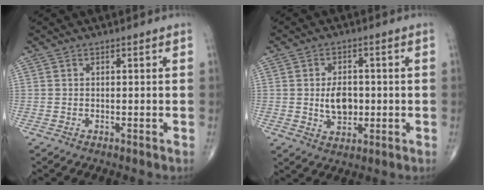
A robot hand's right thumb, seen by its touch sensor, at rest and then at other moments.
{"total": 6.6, "force": [-0.3, 4.3, 4.9], "torque": [-0.065, -0.003, -0.001]}